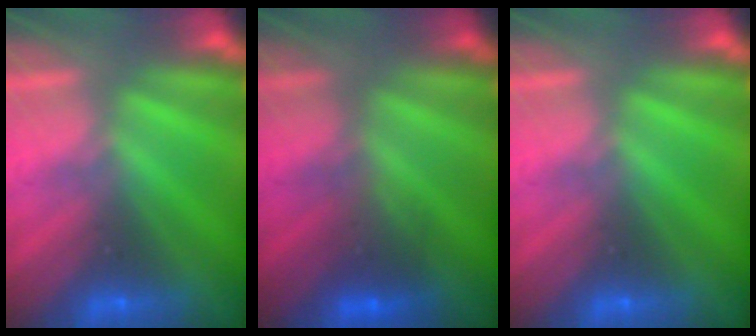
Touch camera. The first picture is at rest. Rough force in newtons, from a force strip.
{"total": 2.2}
{"total": 0.0}